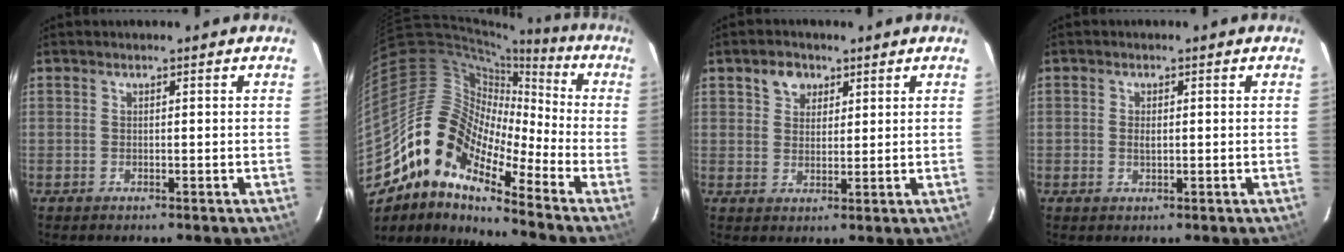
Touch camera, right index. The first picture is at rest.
{"total": 14.5, "force": [-9.5, 5.9, 9.3], "torque": [-0.138, 0.006, -0.199]}
{"total": 4.1, "force": [2.3, 3.1, 1.4], "torque": [-0.016, 0.011, 0.042]}
{"total": 1.4, "force": [-0.1, 1.0, 1.1], "torque": [-0.020, 0.002, -0.002]}